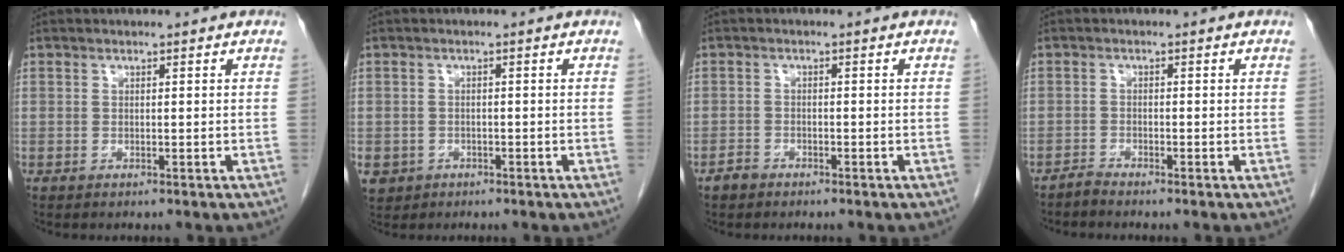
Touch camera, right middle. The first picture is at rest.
{"total": 4.1, "force": [-2.0, 3.5, 0.7], "torque": [-0.015, 0.005, -0.029]}
{"total": 1.4, "force": [-1.2, 0.7, 0.3], "torque": [-0.010, 0.003, -0.021]}
{"total": 1.1, "force": [-1.1, -0.3, -0.1], "torque": [0.002, -0.003, -0.022]}